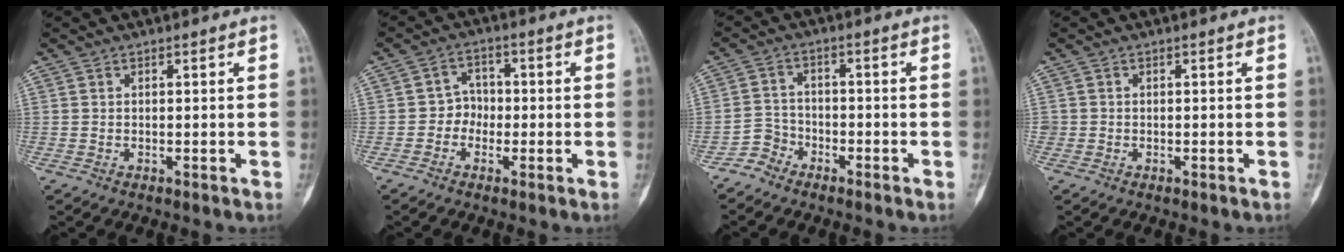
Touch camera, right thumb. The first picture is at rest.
{"total": 4.4, "force": [-1.2, 4.0, 1.5], "torque": [0.011, 0.015, -0.033]}
{"total": 4.0, "force": [-3.2, 2.5, -0.3], "torque": [0.025, 0.023, -0.071]}
{"total": 0.9, "force": [-0.3, 0.8, -0.1], "torque": [0.011, 0.007, -0.008]}